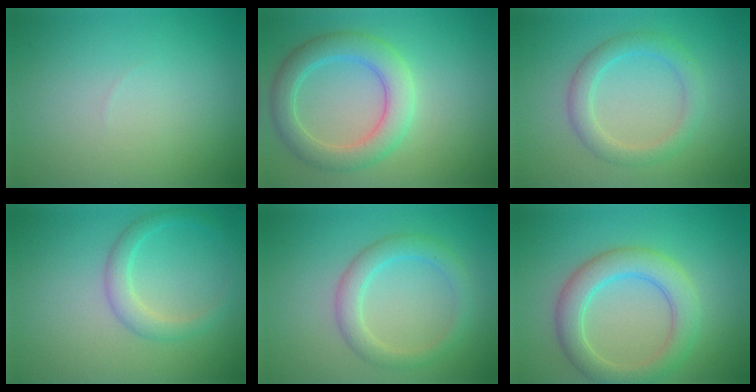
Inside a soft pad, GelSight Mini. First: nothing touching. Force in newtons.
{"total": 4.8, "press": 4.8, "slide": 0.2}
{"total": 2.9, "press": 2.9, "slide": 0.3}
{"total": 2.3, "press": 2.3, "slide": 0.2}
{"total": 2.9, "press": 2.9, "slide": 0.2}
{"total": 4.9, "press": 4.9, "slide": 0.1}